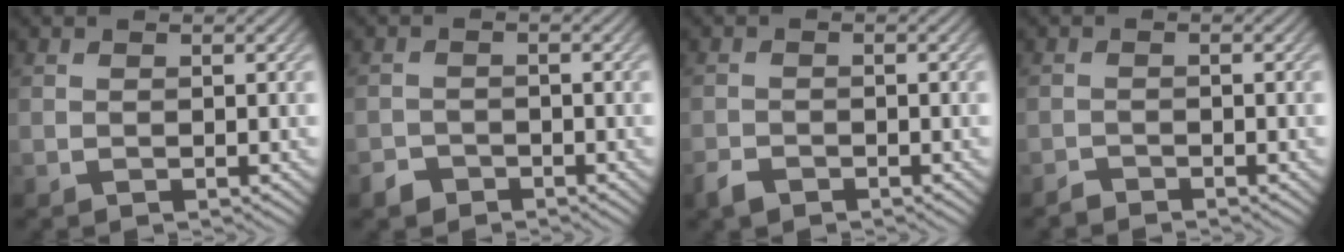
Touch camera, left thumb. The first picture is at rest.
{"total": 1.9, "force": [-1.5, 1.0, 0.4], "torque": [-0.003, 0.003, -0.034]}
{"total": 1.8, "force": [-1.5, 0.8, 0.8], "torque": [-0.016, 0.000, -0.035]}
{"total": 1.1, "force": [-1.1, 0.0, 0.1], "torque": [0.001, 0.004, -0.026]}